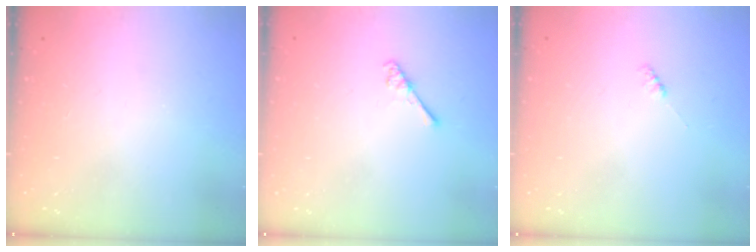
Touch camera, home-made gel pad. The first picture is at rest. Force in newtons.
{"total": 2.9, "press": 2.9, "slide": 0.4}
{"total": 1.9, "press": 1.9, "slide": 0.3}